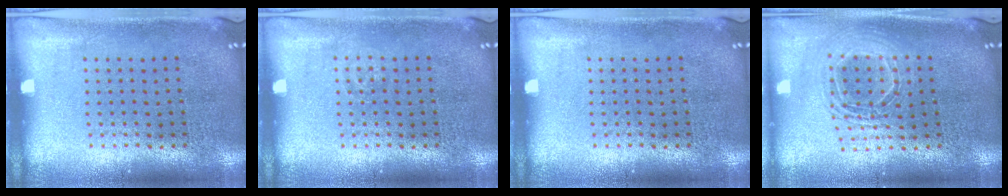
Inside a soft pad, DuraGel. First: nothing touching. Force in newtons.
{"total": 0.6, "press": 0.6, "slide": 0.2}
{"total": 0.0}
{"total": 1.7, "press": 1.5, "slide": 0.9}